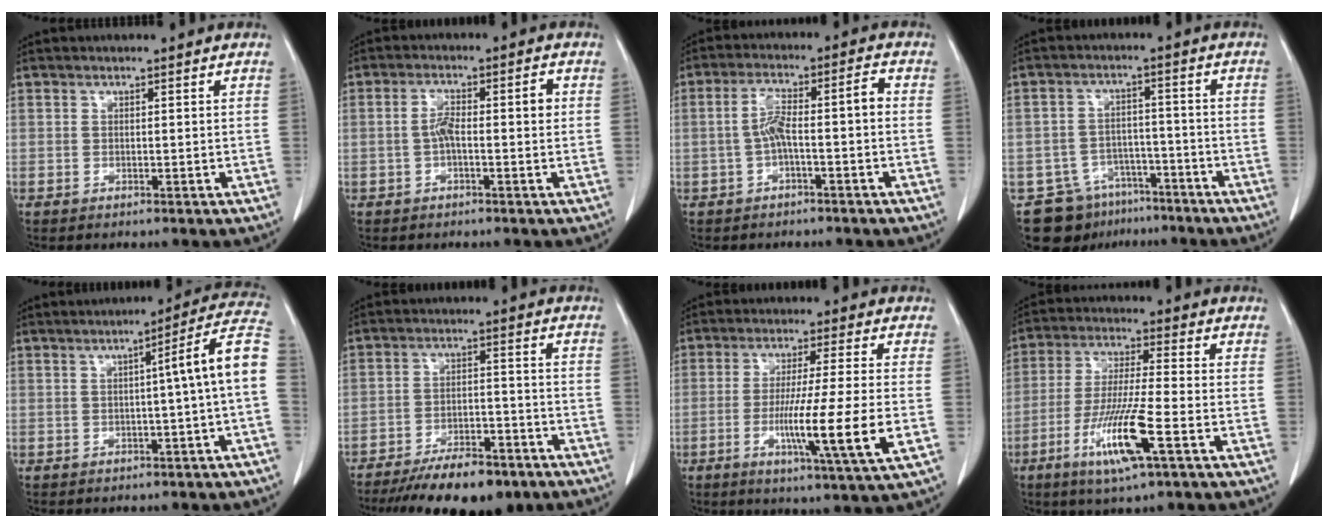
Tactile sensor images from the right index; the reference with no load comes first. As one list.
[{"total": 4.8, "force": [-0.1, 1.2, 4.6], "torque": [-0.087, 0.018, -0.003]}, {"total": 6.4, "force": [-1.0, 1.0, 6.2], "torque": [-0.120, 0.032, -0.017]}, {"total": 9.9, "force": [-6.8, 6.9, 2.1], "torque": [-0.031, 0.025, -0.102]}, {"total": 8.7, "force": [-0.1, -1.2, 8.6], "torque": [-0.104, 0.022, -0.008]}, {"total": 13.5, "force": [-10.5, 4.2, 7.3], "torque": [-0.108, -0.001, -0.165]}, {"total": 12.5, "force": [-3.0, -1.2, 12.1], "torque": [-0.211, -0.029, -0.055]}, {"total": 11.3, "force": [-4.7, 0.2, 10.3], "torque": [-0.203, -0.021, -0.091]}]